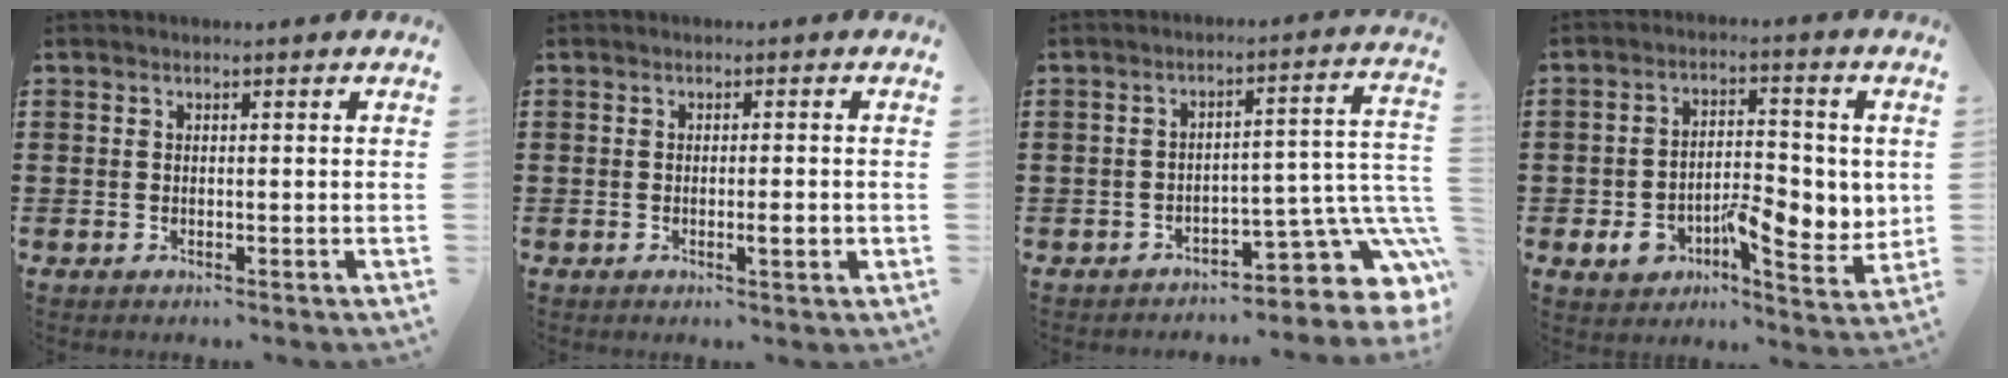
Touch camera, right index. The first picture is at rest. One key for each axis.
{"total": 2.4, "fx": -0.5, "fy": 0.4, "fz": 2.3, "tx": -0.038, "ty": -0.002, "tz": -0.009}
{"total": 7.4, "fx": -3.6, "fy": 3.6, "fz": 5.4, "tx": -0.074, "ty": -0.013, "tz": -0.061}
{"total": 9.3, "fx": -2.1, "fy": 5.3, "fz": 7.4, "tx": -0.116, "ty": 0.012, "tz": -0.034}